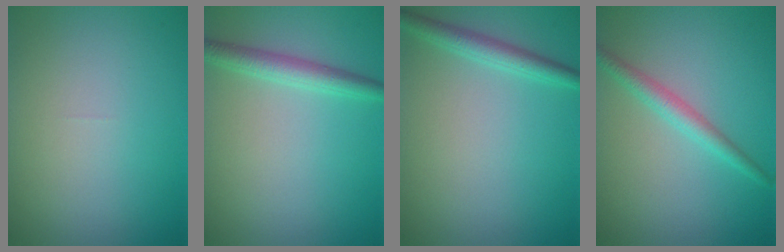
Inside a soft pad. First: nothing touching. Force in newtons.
{"total": 2.4, "press": 2.4, "slide": 0.1}
{"total": 2.2, "press": 2.2, "slide": 0.1}
{"total": 2.1, "press": 2.1, "slide": 0.1}